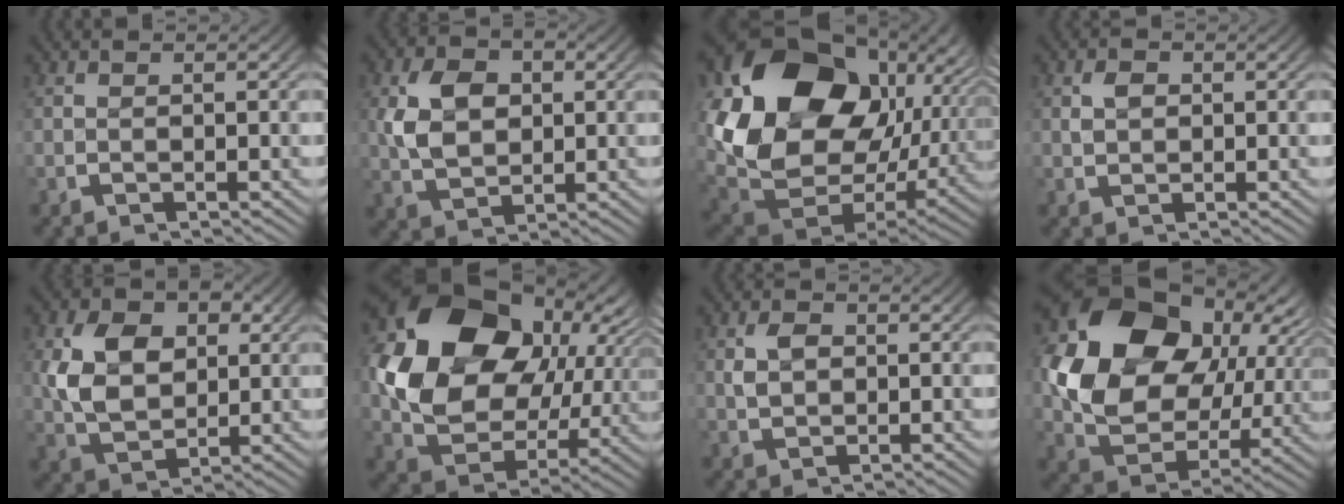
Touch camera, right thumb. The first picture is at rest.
{"total": 6.4, "force": [0.7, 4.9, 4.0], "torque": [-0.088, -0.015, 0.023]}
{"total": 21.9, "force": [0.3, 15.4, 15.5], "torque": [-0.327, -0.056, 0.029]}
{"total": 1.4, "force": [0.5, 1.2, 0.6], "torque": [-0.010, -0.004, 0.011]}
{"total": 8.8, "force": [0.7, 6.8, 5.6], "torque": [-0.126, -0.026, 0.023]}
{"total": 19.7, "force": [2.0, 14.0, 13.7], "torque": [-0.284, -0.025, 0.036]}
{"total": 2.2, "force": [0.4, 1.9, 1.2], "torque": [-0.027, -0.007, 0.012]}
{"total": 17.4, "force": [1.2, 12.6, 11.9], "torque": [-0.253, -0.031, 0.026]}